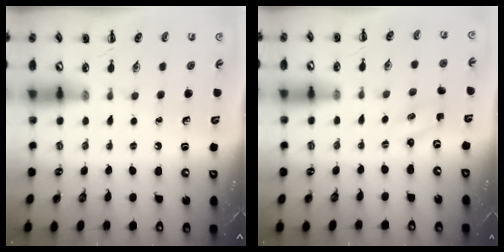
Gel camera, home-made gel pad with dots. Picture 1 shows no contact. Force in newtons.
{"total": 0.8, "press": 0.8, "slide": 0.3}